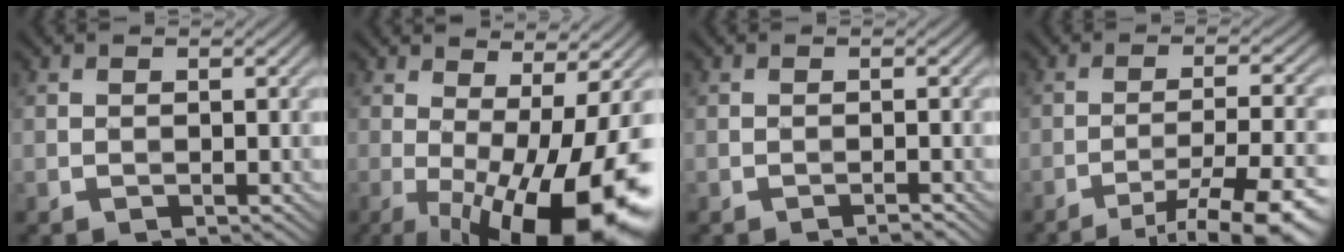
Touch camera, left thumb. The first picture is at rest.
{"total": 17.7, "force": [-4.0, 5.5, 16.3], "torque": [-0.226, -0.011, -0.051]}
{"total": 0.7, "force": [-0.6, -0.1, 0.4], "torque": [-0.005, 0.004, -0.014]}
{"total": 11.4, "force": [-7.9, 2.2, 7.9], "torque": [-0.127, 0.001, -0.106]}